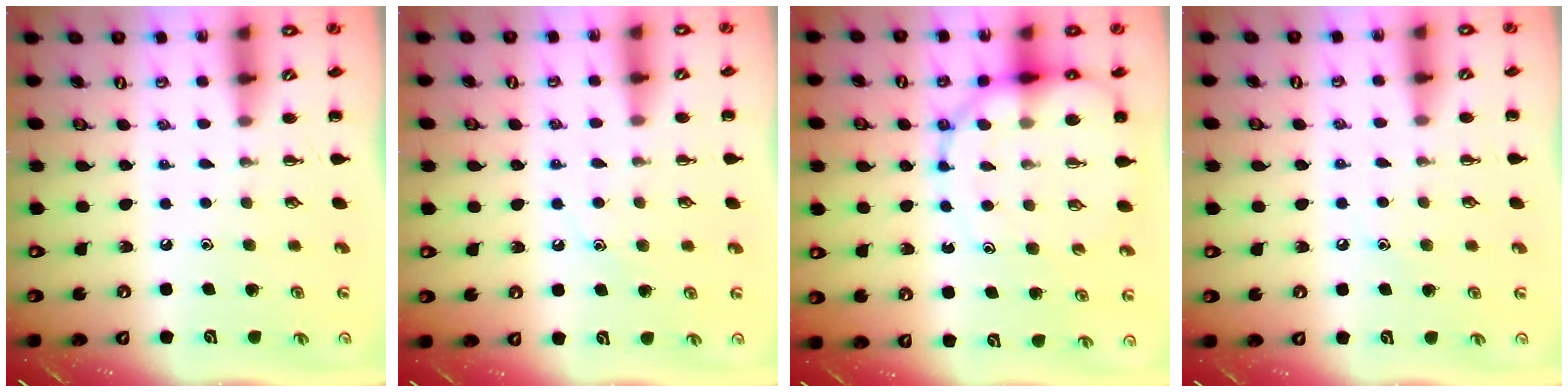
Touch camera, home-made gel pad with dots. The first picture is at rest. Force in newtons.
{"total": 7.0, "press": 6.8, "slide": 1.3}
{"total": 13.3, "press": 12.9, "slide": 3.3}
{"total": 6.2, "press": 5.9, "slide": 1.8}